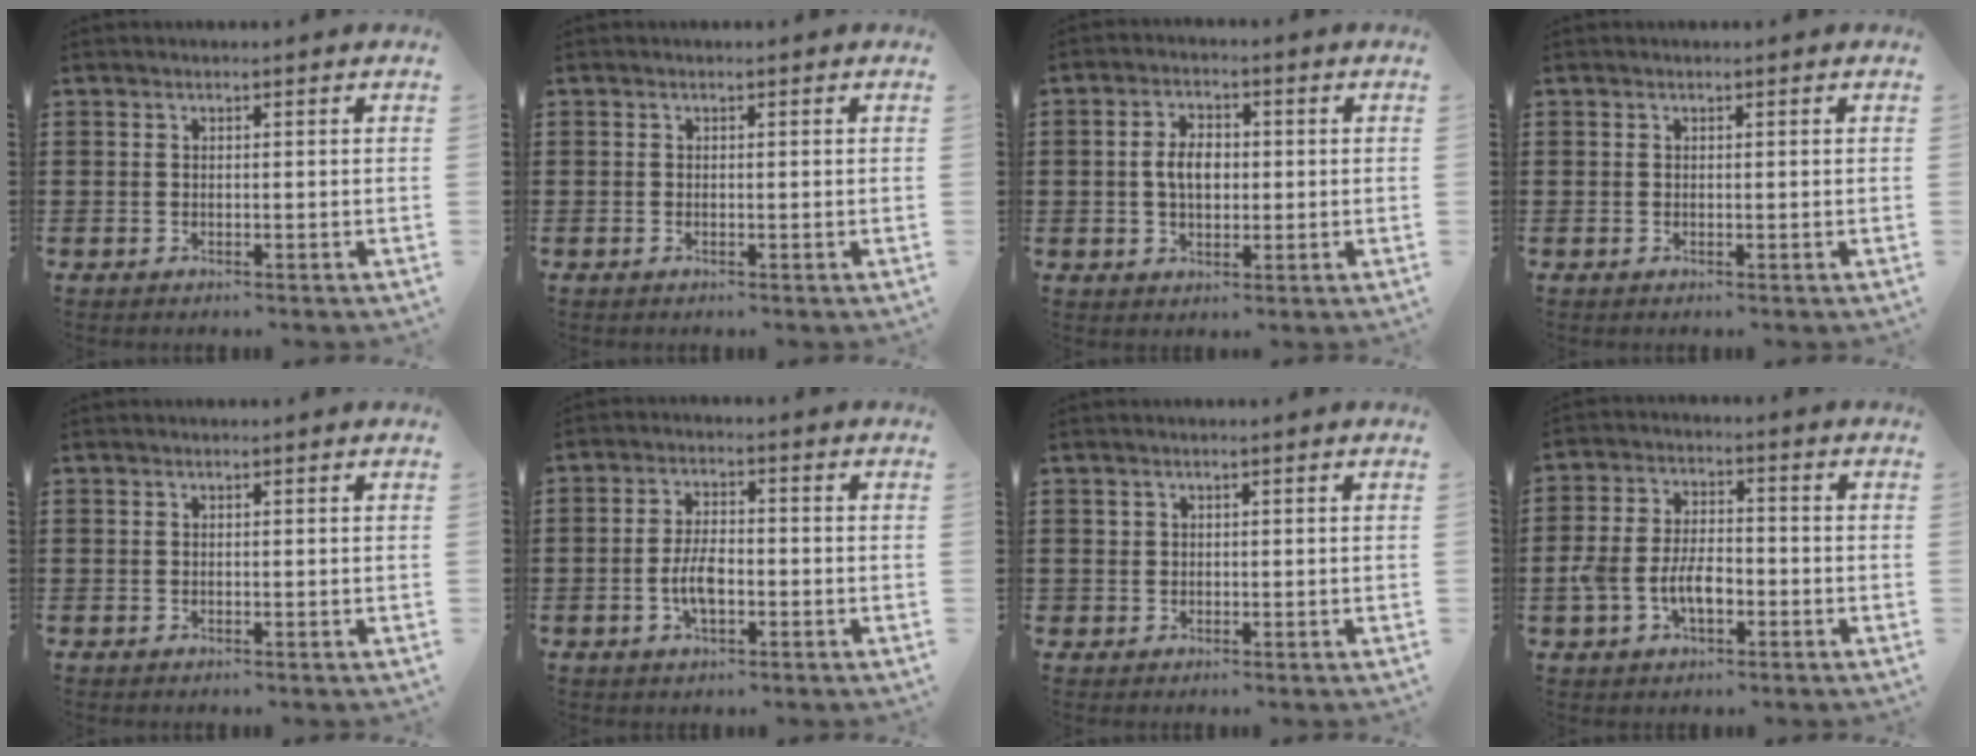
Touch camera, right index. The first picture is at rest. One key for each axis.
{"total": 0.0}
{"total": 4.6, "fx": 0.1, "fy": 2.9, "fz": 3.6, "tx": -0.067, "ty": 0.009, "tz": -0.003}
{"total": 0.0}
{"total": 0.0}
{"total": 5.1, "fx": -1.3, "fy": 2.3, "fz": 4.3, "tx": -0.096, "ty": 0.002, "tz": -0.027}
{"total": 0.9, "fx": 0.2, "fy": 0.9, "fz": 0.0, "tx": -0.002, "ty": 0.005, "tz": 0.003}
{"total": 6.5, "fx": -2.2, "fy": 3.6, "fz": 4.9, "tx": -0.118, "ty": 0.001, "tz": -0.046}